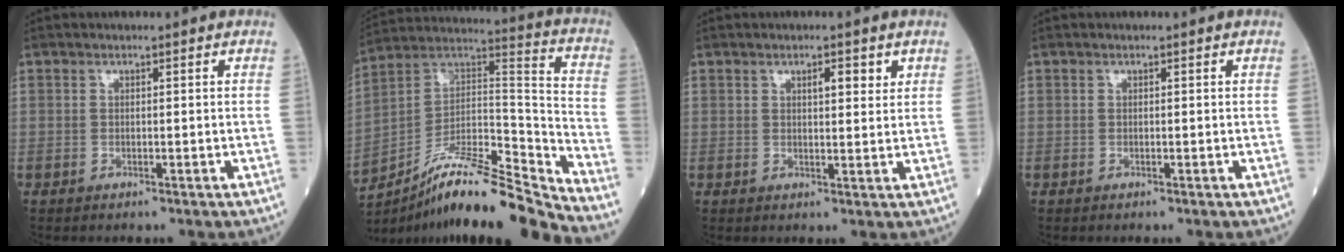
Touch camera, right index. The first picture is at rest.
{"total": 19.5, "force": [-16.6, -0.4, 10.4], "torque": [-0.176, 0.030, -0.295]}
{"total": 2.8, "force": [1.6, 0.8, 2.1], "torque": [-0.031, -0.001, 0.022]}
{"total": 0.0}